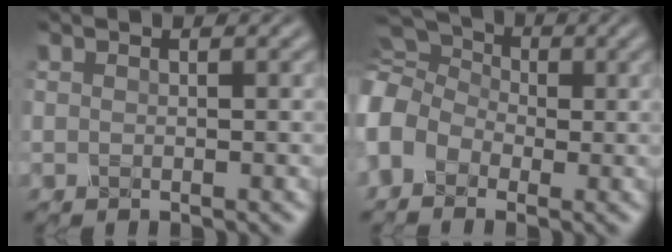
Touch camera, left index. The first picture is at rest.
{"total": 7.5, "force": [-0.8, 5.9, 4.6], "torque": [-0.124, 0.018, -0.029]}